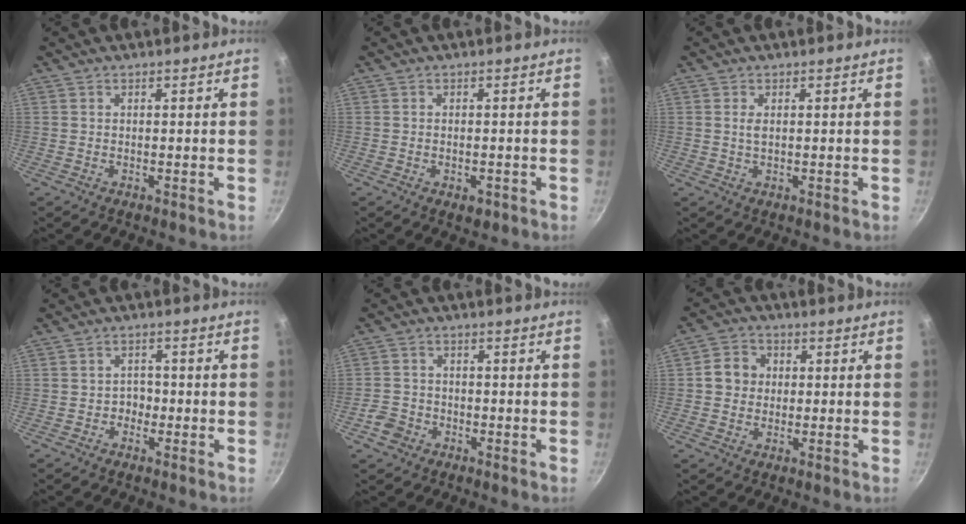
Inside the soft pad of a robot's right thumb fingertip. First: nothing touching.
{"total": 1.8, "force": [-0.8, 1.0, 1.3], "torque": [-0.014, 0.002, -0.008]}
{"total": 1.6, "force": [0.3, 0.7, 1.3], "torque": [-0.030, 0.001, 0.012]}
{"total": 2.4, "force": [-1.0, 2.0, 1.0], "torque": [0.006, 0.011, -0.025]}
{"total": 3.7, "force": [-2.0, 2.9, 1.1], "torque": [-0.007, 0.015, -0.039]}
{"total": 5.7, "force": [0.4, 5.1, 2.6], "torque": [-0.030, 0.012, -0.001]}